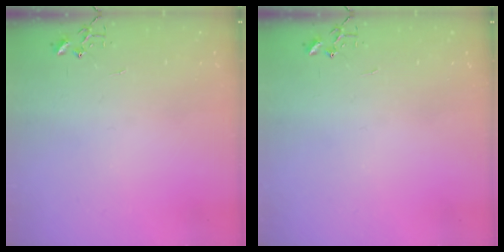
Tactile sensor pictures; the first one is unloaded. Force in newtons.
{"total": 0.0}